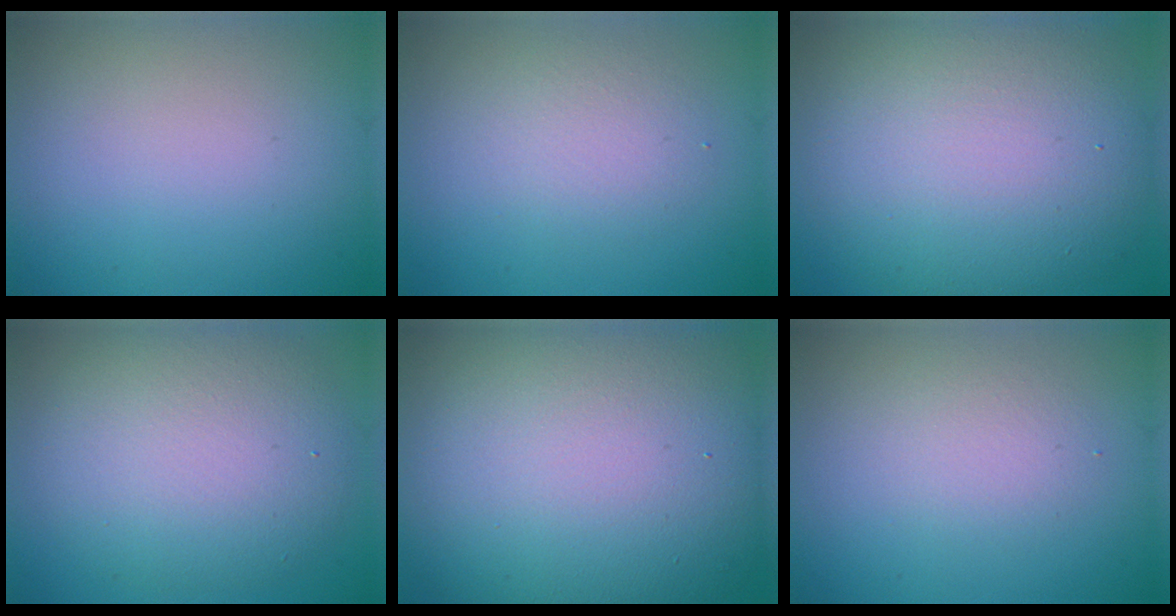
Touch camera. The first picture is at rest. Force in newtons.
{"total": 2.5, "press": 2.5, "slide": 0.1}
{"total": 12.7, "press": 12.6, "slide": 0.8}
{"total": 7.4, "press": 7.4, "slide": 0.2}
{"total": 17.4, "press": 17.3, "slide": 1.0}
{"total": 2.2, "press": 2.2, "slide": 0.1}